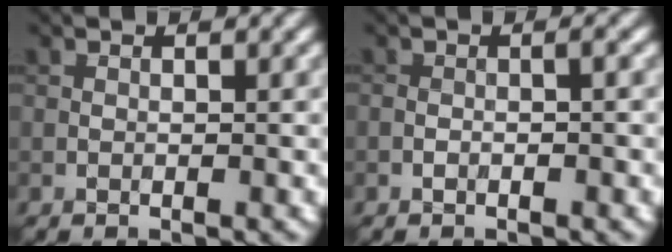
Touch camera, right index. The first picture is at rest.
{"total": 0.7, "force": [-0.5, 0.3, 0.5], "torque": [-0.009, 0.000, -0.008]}